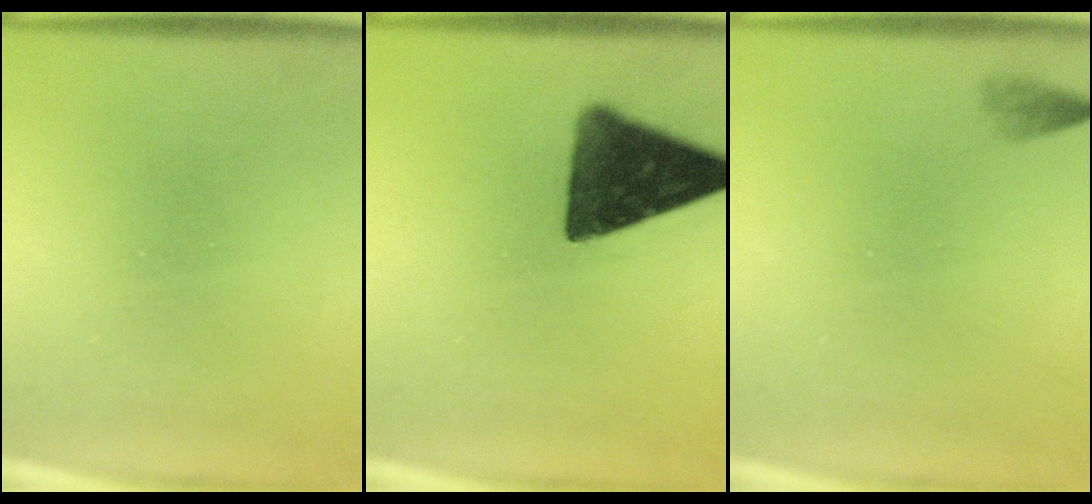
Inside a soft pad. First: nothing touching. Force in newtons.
{"total": 13.8}
{"total": 1.4}